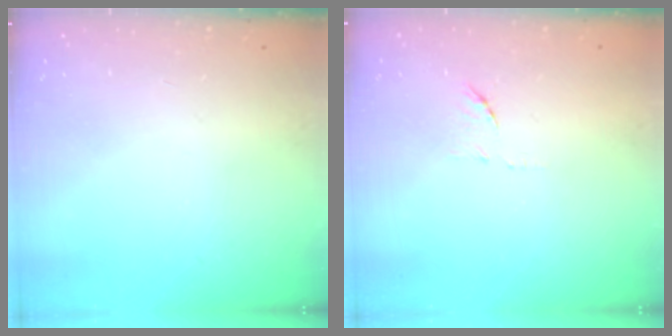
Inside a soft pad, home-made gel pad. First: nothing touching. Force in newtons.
{"total": 6.1, "press": 6.1, "slide": 0.3}